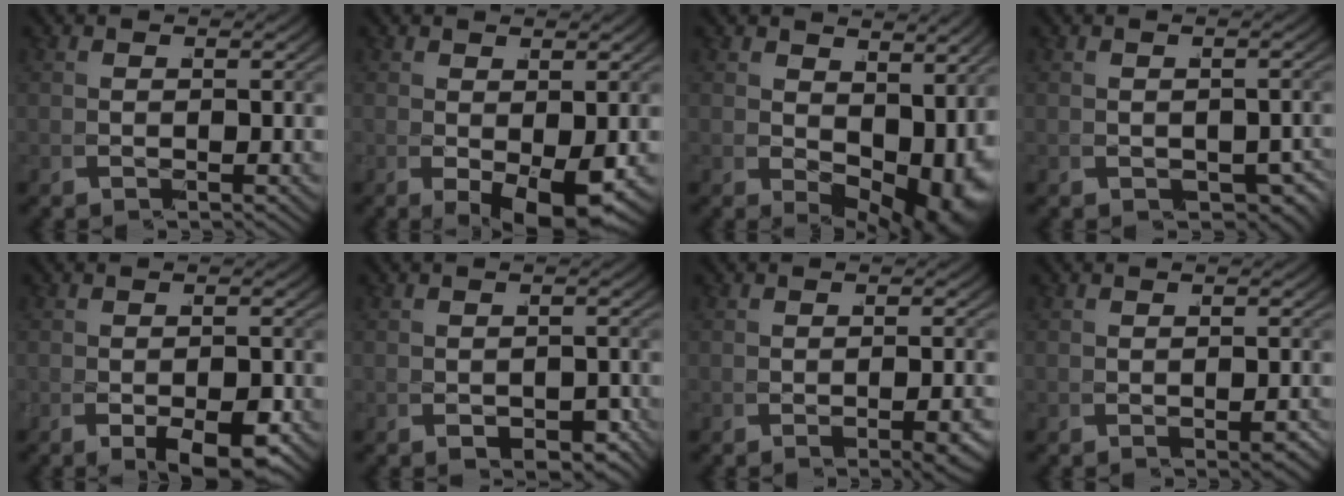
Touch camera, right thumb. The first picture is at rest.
{"total": 4.1, "force": [-1.0, 1.3, 3.8], "torque": [-0.069, -0.017, -0.006]}
{"total": 6.0, "force": [0.2, 3.2, 5.0], "torque": [-0.088, -0.020, 0.019]}
{"total": 3.9, "force": [-1.7, 2.7, 2.2], "torque": [-0.035, -0.026, -0.008]}
{"total": 3.5, "force": [-1.7, 0.6, 3.0], "torque": [-0.055, -0.011, -0.019]}
{"total": 1.9, "force": [-1.4, 0.8, 1.1], "torque": [-0.029, -0.014, -0.012]}
{"total": 1.8, "force": [-1.2, -0.5, 1.2], "torque": [-0.021, -0.002, -0.018]}
{"total": 1.1, "force": [-0.9, -0.3, 0.6], "torque": [-0.013, -0.006, -0.011]}